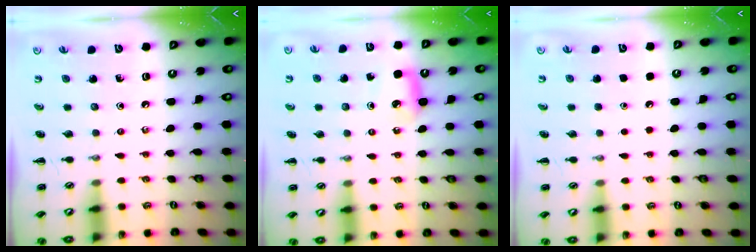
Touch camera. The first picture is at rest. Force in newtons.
{"total": 5.6, "press": 5.4, "slide": 1.6}
{"total": 1.6, "press": 1.6, "slide": 0.1}